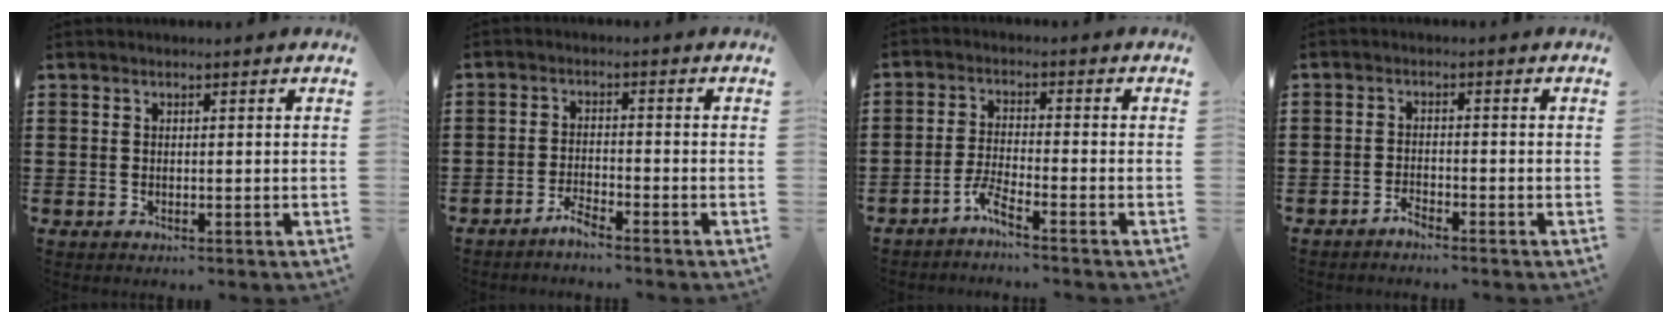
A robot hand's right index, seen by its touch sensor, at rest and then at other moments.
{"total": 2.5, "force": [-2.4, 0.0, 0.6], "torque": [-0.015, 0.004, -0.048]}
{"total": 3.5, "force": [-3.0, -0.2, 1.9], "torque": [-0.050, -0.002, -0.064]}
{"total": 1.8, "force": [-1.8, 0.1, 0.1], "torque": [-0.009, 0.004, -0.036]}